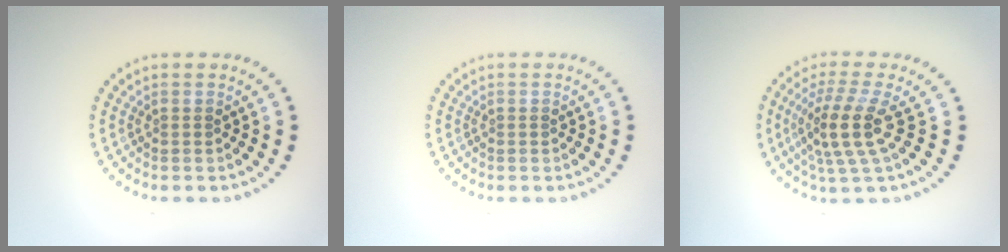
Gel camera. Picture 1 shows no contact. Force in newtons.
{"total": 0.0}
{"total": 4.2, "press": 3.5, "slide": 2.4}